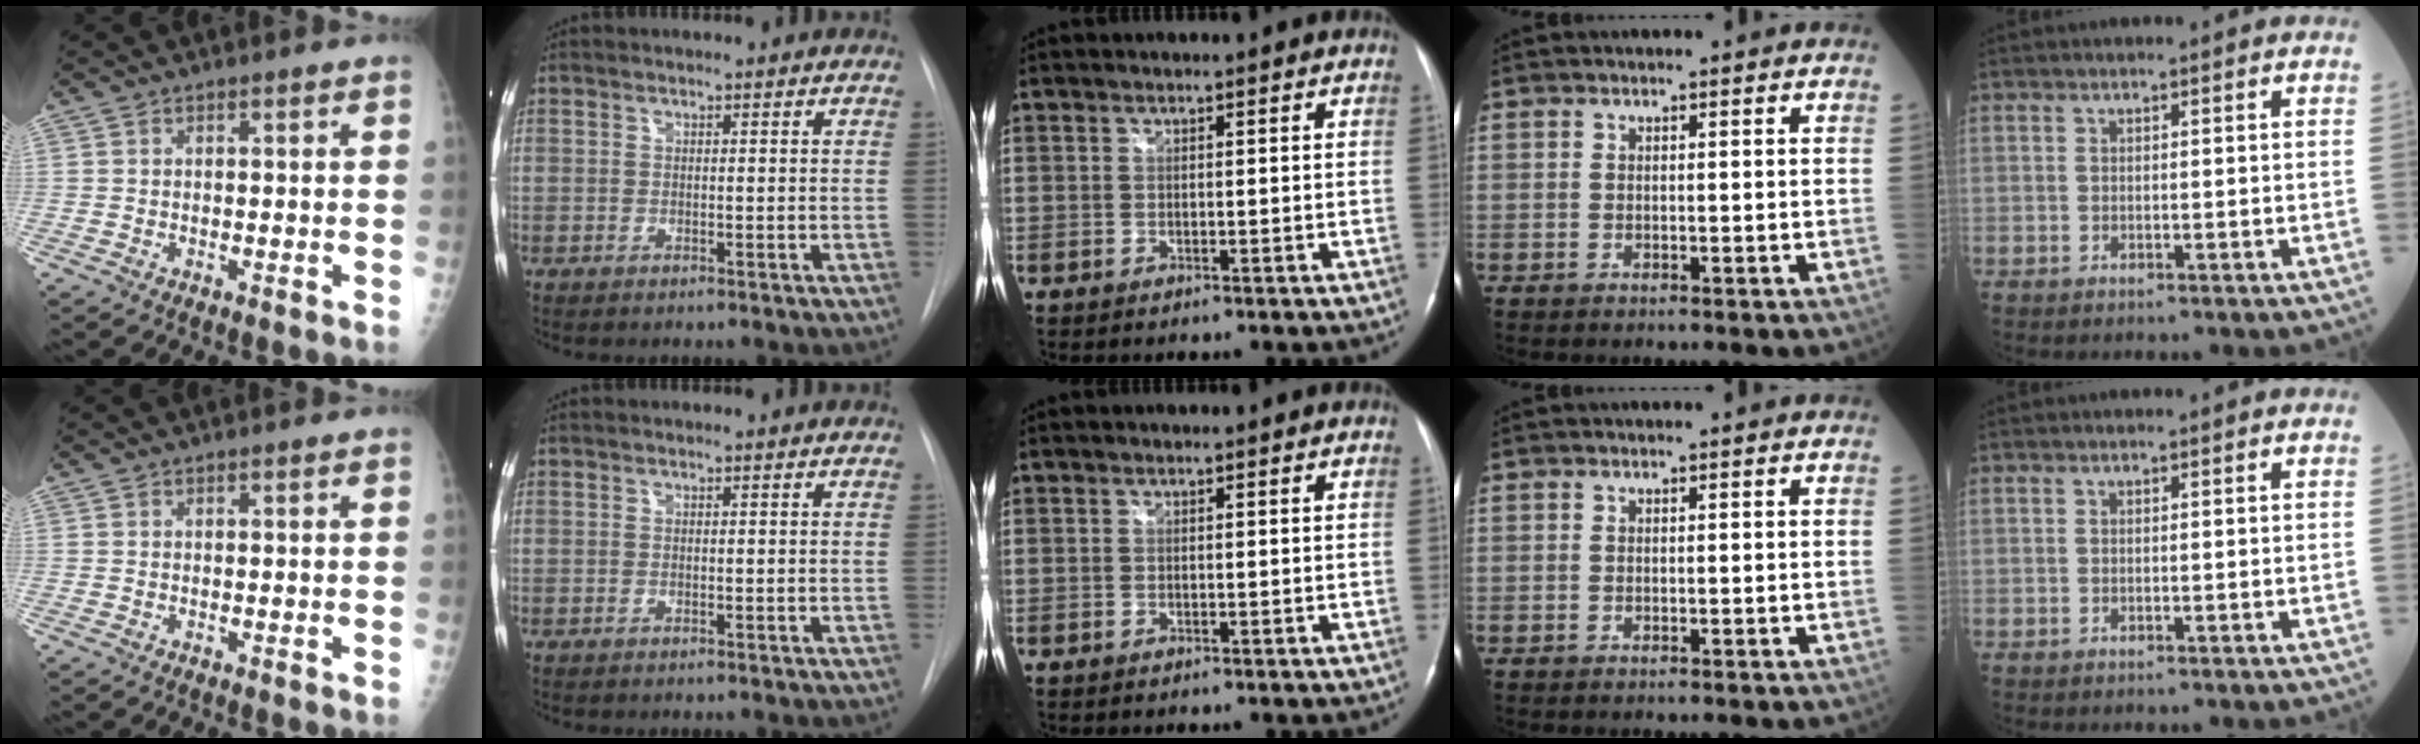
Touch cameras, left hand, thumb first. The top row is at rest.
{}